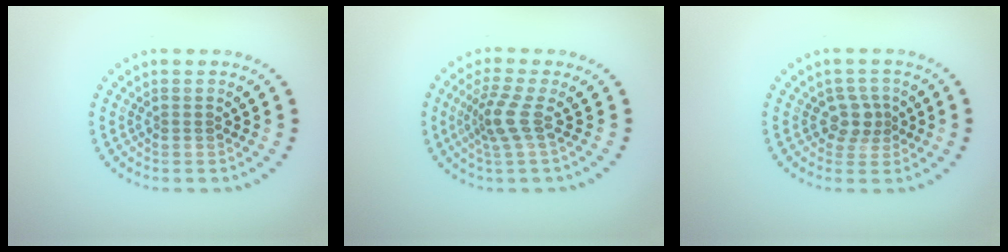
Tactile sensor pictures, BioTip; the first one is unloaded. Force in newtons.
{"total": 2.8, "press": 2.0, "slide": 2.0}
{"total": 2.3, "press": 1.9, "slide": 1.3}